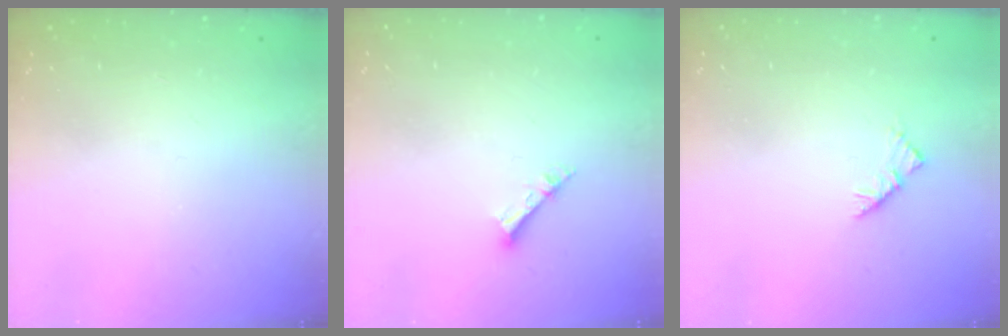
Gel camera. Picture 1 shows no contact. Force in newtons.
{"total": 2.6, "press": 2.5, "slide": 0.2}
{"total": 2.9, "press": 2.8, "slide": 0.7}